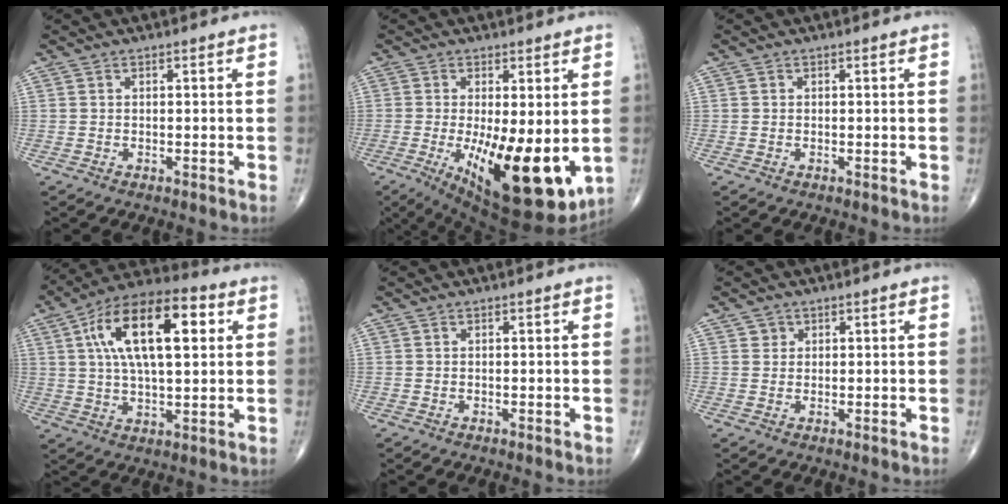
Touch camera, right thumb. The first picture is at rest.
{"total": 17.9, "force": [-3.2, 6.5, 16.3], "torque": [-0.231, -0.035, -0.024]}
{"total": 0.0}
{"total": 19.3, "force": [5.3, 8.5, 16.5], "torque": [-0.271, 0.013, 0.081]}
{"total": 0.0}
{"total": 1.5, "force": [0.7, 1.3, 0.1], "torque": [0.012, -0.002, 0.005]}